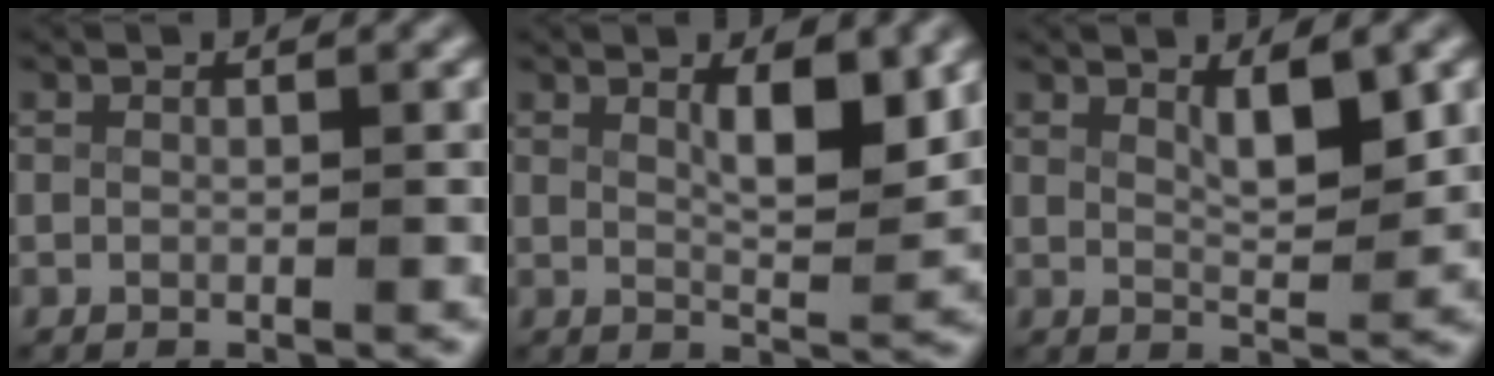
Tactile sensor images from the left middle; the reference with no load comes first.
{"total": 3.8, "force": [1.6, 0.9, 3.4], "torque": [-0.055, -0.019, 0.035]}
{"total": 3.6, "force": [1.8, 1.0, 3.0], "torque": [-0.051, -0.020, 0.038]}